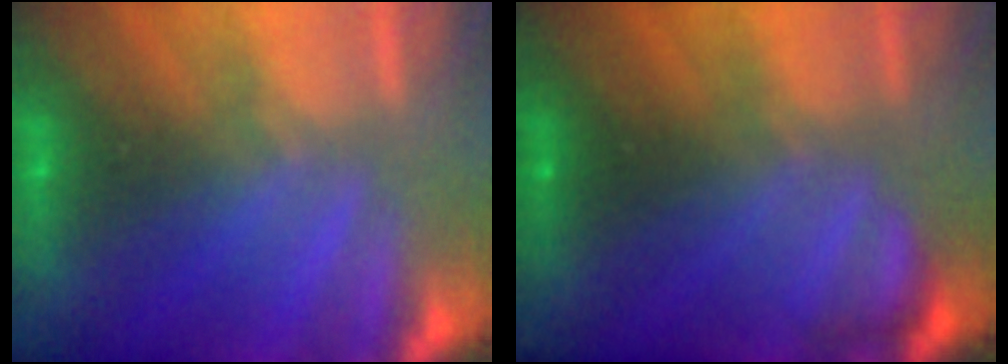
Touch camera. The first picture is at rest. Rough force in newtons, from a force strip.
{"total": 2.3}